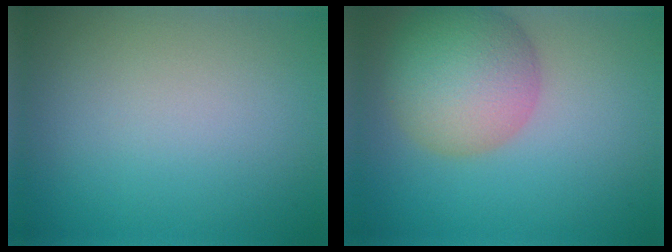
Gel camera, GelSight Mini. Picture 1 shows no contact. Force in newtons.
{"total": 7.8, "press": 7.8, "slide": 0.3}